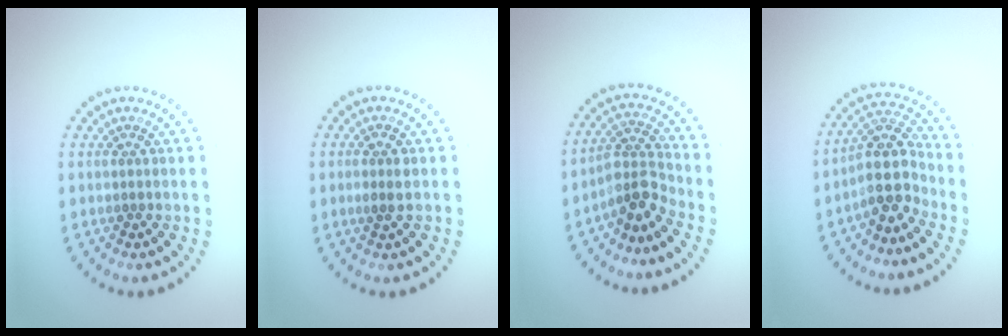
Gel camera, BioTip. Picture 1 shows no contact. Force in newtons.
{"total": 1.4, "press": 1.3, "slide": 0.5}
{"total": 3.2, "press": 2.3, "slide": 2.2}
{"total": 4.3, "press": 3.6, "slide": 2.5}